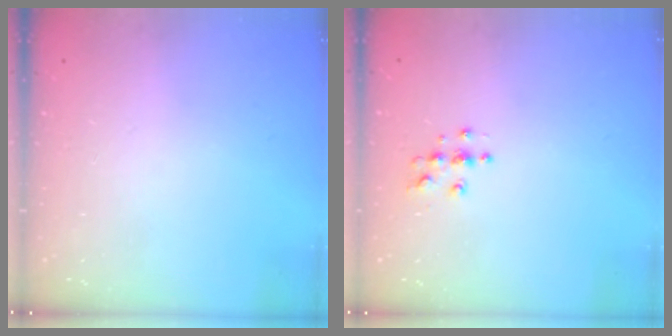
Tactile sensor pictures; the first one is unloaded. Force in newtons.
{"total": 3.8, "press": 3.8, "slide": 0.3}